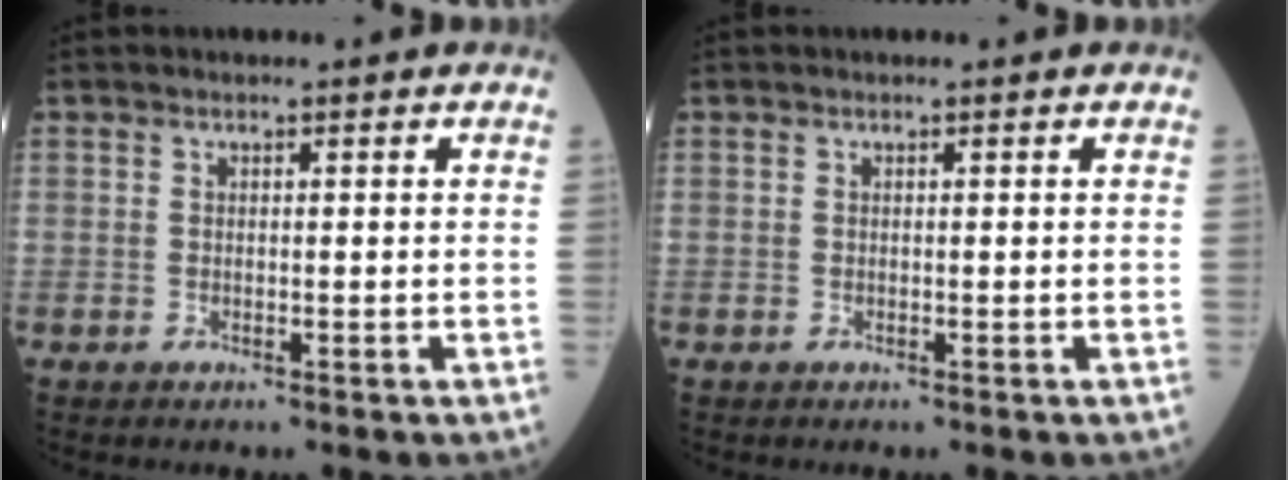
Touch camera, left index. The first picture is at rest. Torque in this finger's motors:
{"motor_torque": [-0.01, -0.01, 0.00, 0.00]}